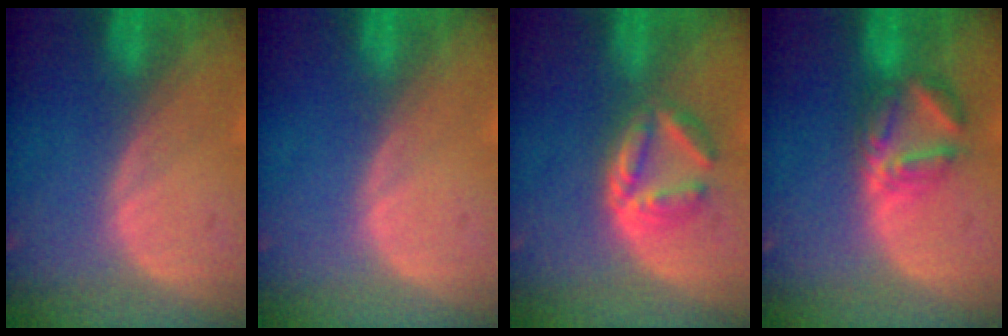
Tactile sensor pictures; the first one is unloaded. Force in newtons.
{"total": 0.0}
{"total": 5.8, "press": 5.3, "slide": 2.4}
{"total": 5.8, "press": 5.6, "slide": 1.3}